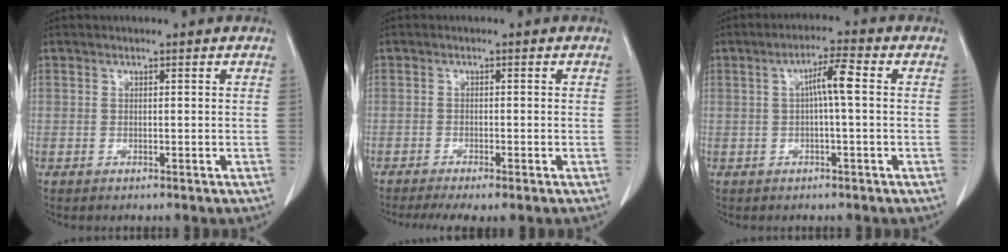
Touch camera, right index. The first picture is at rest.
{"total": 5.4, "force": [-4.1, 0.6, 3.5], "torque": [-0.055, -0.013, -0.063]}
{"total": 4.4, "force": [0.4, 0.1, 4.3], "torque": [-0.076, 0.011, 0.006]}